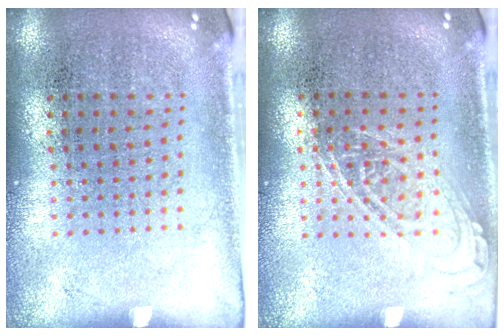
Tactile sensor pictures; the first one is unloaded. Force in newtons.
{"total": 0.8, "press": 0.8, "slide": 0.1}